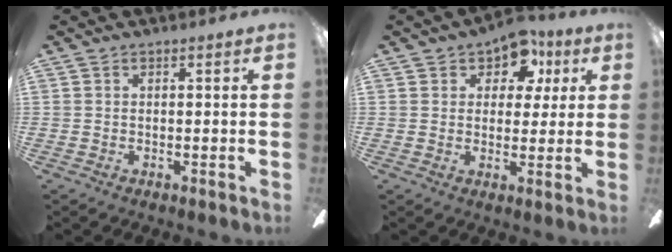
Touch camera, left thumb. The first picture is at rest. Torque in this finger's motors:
{"motor_torque": [0.17, 0.18, -0.28, 0.28, 0.02]}